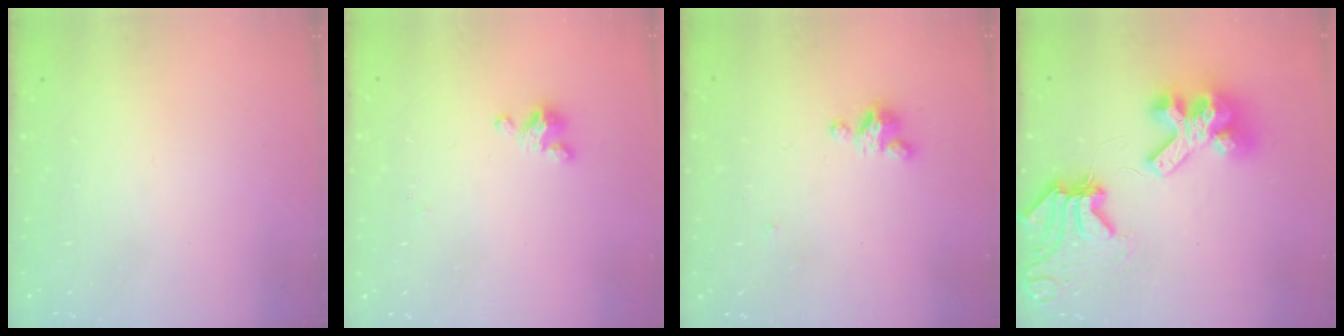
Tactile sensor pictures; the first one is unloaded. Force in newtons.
{"total": 2.3, "press": 2.2, "slide": 0.4}
{"total": 2.9, "press": 2.9, "slide": 0.3}
{"total": 15.2, "press": 15.1, "slide": 2.0}